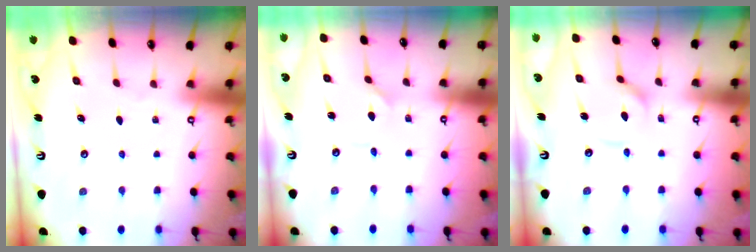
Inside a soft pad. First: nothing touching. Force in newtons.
{"total": 0.7, "press": 0.7, "slide": 0.0}
{"total": 7.4, "press": 7.4, "slide": 0.6}